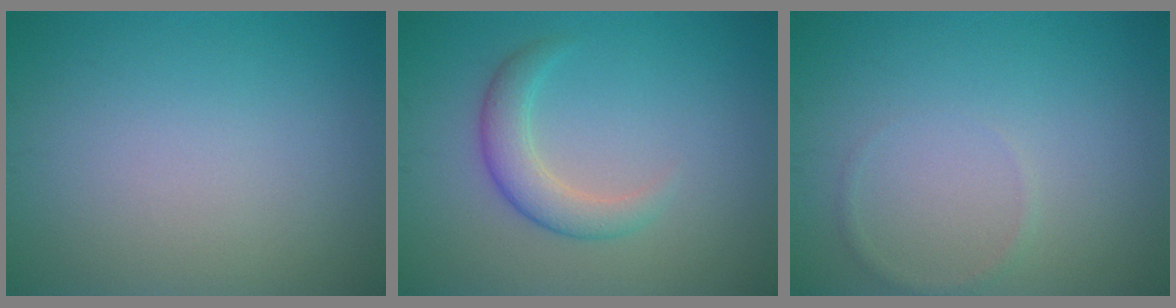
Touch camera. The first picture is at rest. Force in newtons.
{"total": 3.0, "press": 3.0, "slide": 0.1}
{"total": 0.7, "press": 0.7, "slide": 0.0}